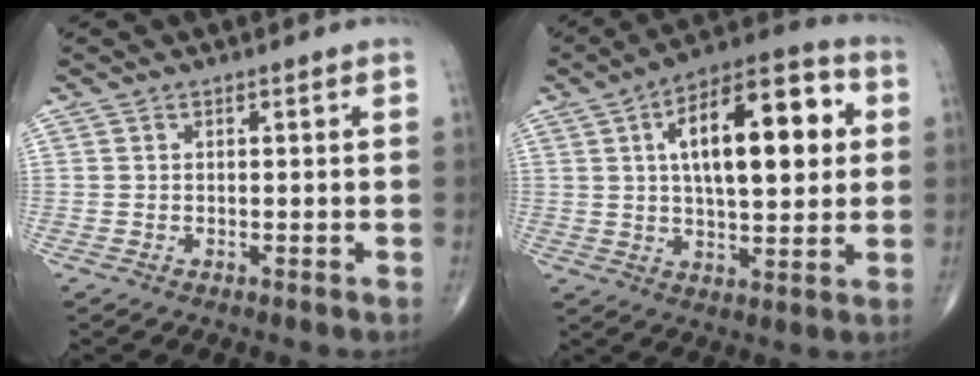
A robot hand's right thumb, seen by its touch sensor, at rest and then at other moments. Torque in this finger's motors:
{"motor_torque": [0.03, 0.65, 1.08, -0.04, 0.19]}